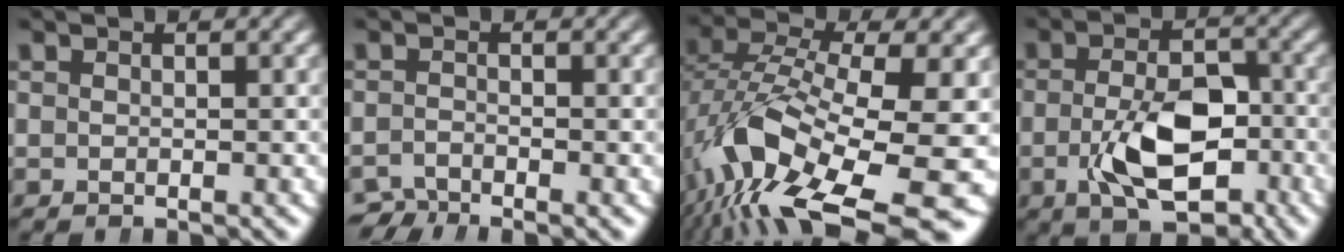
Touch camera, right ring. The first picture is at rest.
{"total": 2.2, "force": [-2.1, 0.7, 0.3], "torque": [-0.004, -0.011, -0.037]}
{"total": 13.2, "force": [-4.3, 6.8, 10.5], "torque": [-0.225, -0.053, -0.036]}
{"total": 6.8, "force": [-1.8, 3.6, 5.5], "torque": [-0.098, -0.024, -0.021]}